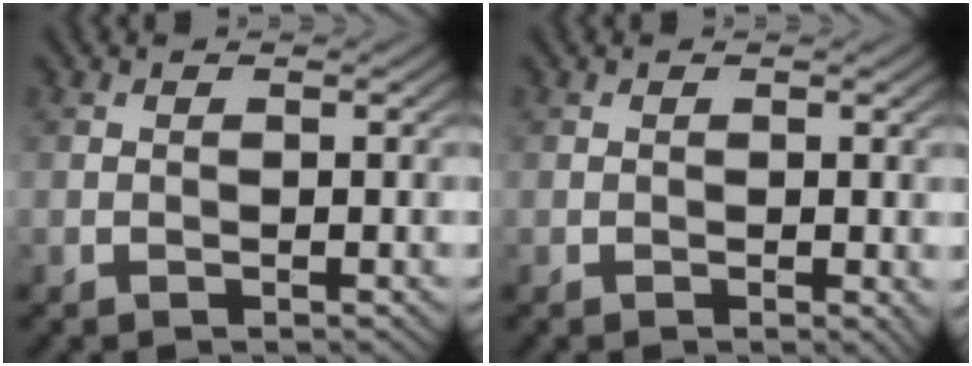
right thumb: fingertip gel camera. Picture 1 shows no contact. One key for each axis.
{"total": 0.8, "fx": -0.1, "fy": 0.5, "fz": 0.7, "tx": -0.006, "ty": -0.004, "tz": 0.000}